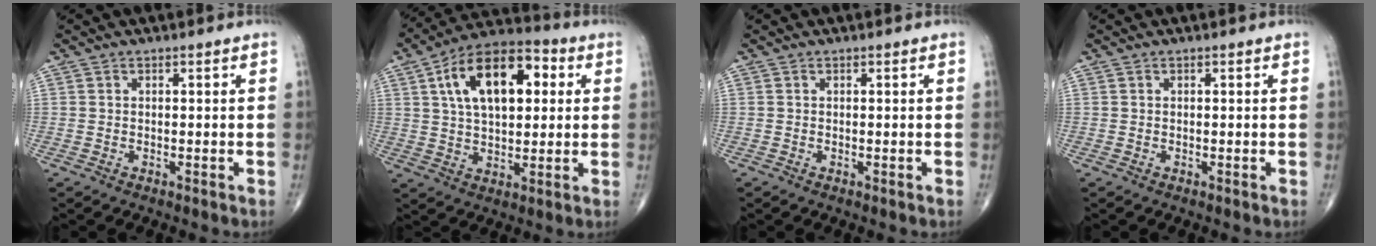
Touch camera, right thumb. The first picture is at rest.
{"total": 17.5, "force": [4.9, 9.4, 13.9], "torque": [-0.209, 0.015, 0.073]}
{"total": 0.0}
{"total": 0.0}